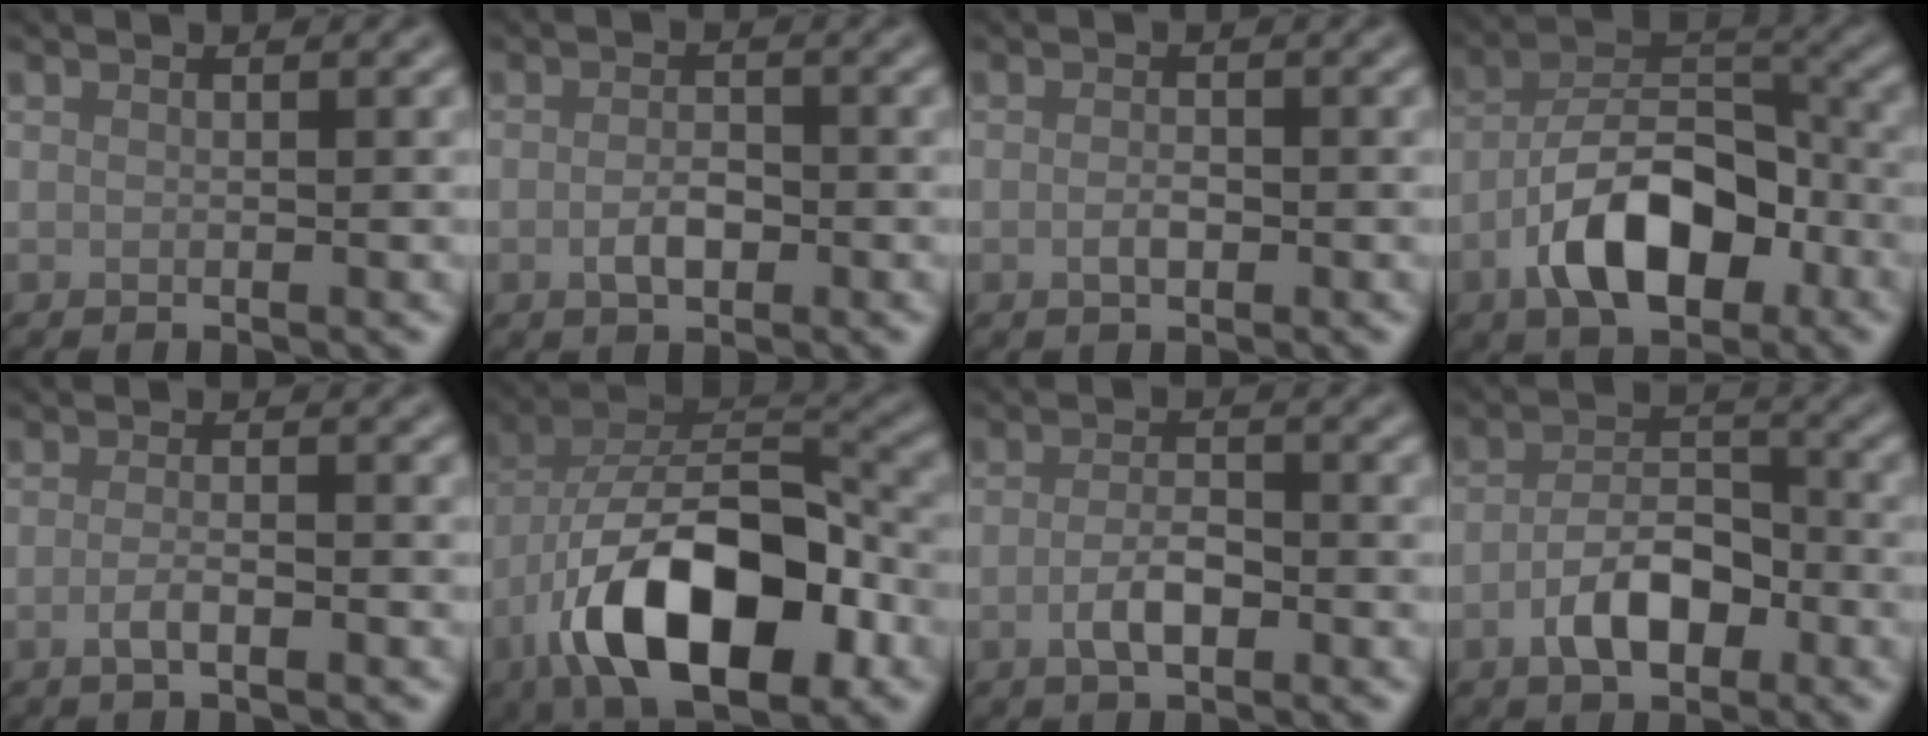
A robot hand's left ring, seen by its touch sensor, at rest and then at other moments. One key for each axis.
{"total": 2.1, "fx": -0.7, "fy": 1.1, "fz": 1.6, "tx": -0.033, "ty": 0.000, "tz": -0.015}
{"total": 1.2, "fx": -0.4, "fy": 0.6, "fz": 1.0, "tx": -0.021, "ty": 0.000, "tz": -0.008}
{"total": 9.2, "fx": -4.3, "fy": 4.6, "fz": 6.7, "tx": -0.111, "ty": 0.014, "tz": -0.082}
{"total": 2.0, "fx": -0.8, "fy": 0.5, "fz": 1.8, "tx": -0.032, "ty": 0.002, "tz": -0.019}
{"total": 13.5, "fx": -6.4, "fy": 6.0, "fz": 10.2, "tx": -0.173, "ty": 0.007, "tz": -0.118}
{"total": 2.7, "fx": -1.0, "fy": 1.1, "fz": 2.2, "tx": -0.043, "ty": 0.002, "tz": -0.022}
{"total": 4.9, "fx": -2.1, "fy": 2.6, "fz": 3.5, "tx": -0.061, "ty": 0.008, "tz": -0.042}